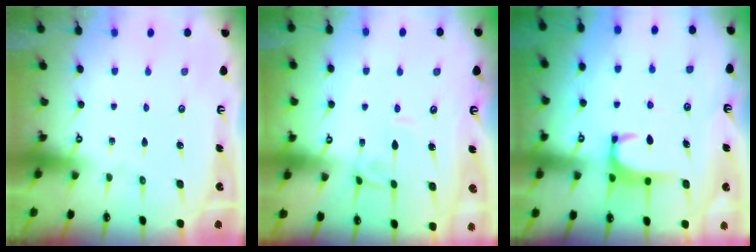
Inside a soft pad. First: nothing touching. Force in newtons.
{"total": 2.8, "press": 2.8, "slide": 0.2}
{"total": 1.8, "press": 1.7, "slide": 0.6}